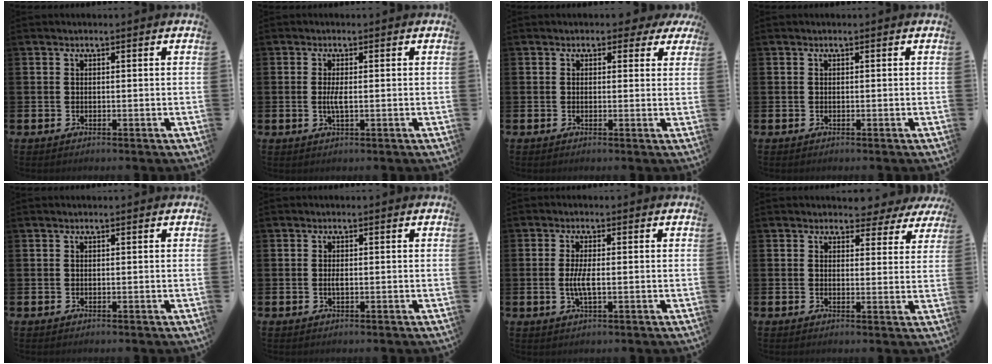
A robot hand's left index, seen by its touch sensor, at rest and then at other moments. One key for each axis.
{"total": 2.0, "fx": 0.0, "fy": 0.4, "fz": 2.0, "tx": -0.035, "ty": -0.002, "tz": -0.002}
{"total": 1.8, "fx": 1.1, "fy": 1.3, "fz": 0.6, "tx": -0.007, "ty": 0.009, "tz": 0.015}
{"total": 0.0}
{"total": 0.0}
{"total": 1.0, "fx": 0.0, "fy": 0.3, "fz": 0.9, "tx": -0.010, "ty": -0.002, "tz": -0.002}
{"total": 3.1, "fx": -0.2, "fy": 0.8, "fz": 3.0, "tx": -0.060, "ty": -0.003, "tz": -0.007}
{"total": 3.3, "fx": 2.9, "fy": 1.6, "fz": 0.4, "tx": -0.001, "ty": -0.022, "tz": 0.046}